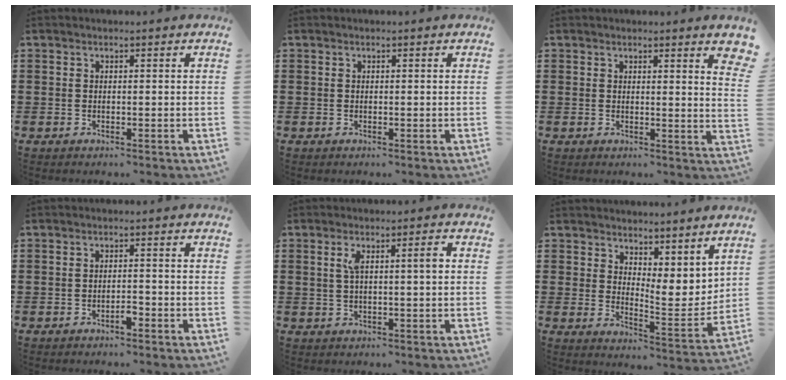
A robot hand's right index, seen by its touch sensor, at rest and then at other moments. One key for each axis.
{"total": 0.0}
{"total": 2.4, "fx": 1.7, "fy": 0.0, "fz": 1.7, "tx": -0.031, "ty": -0.002, "tz": 0.029}
{"total": 1.8, "fx": -1.1, "fy": 0.5, "fz": 1.3, "tx": -0.025, "ty": 0.000, "tz": -0.021}
{"total": 4.0, "fx": 0.9, "fy": 0.7, "fz": 3.8, "tx": -0.065, "ty": 0.002, "tz": 0.009}
{"total": 5.7, "fx": 4.7, "fy": 2.4, "fz": 2.0, "tx": -0.040, "ty": -0.036, "tz": 0.088}